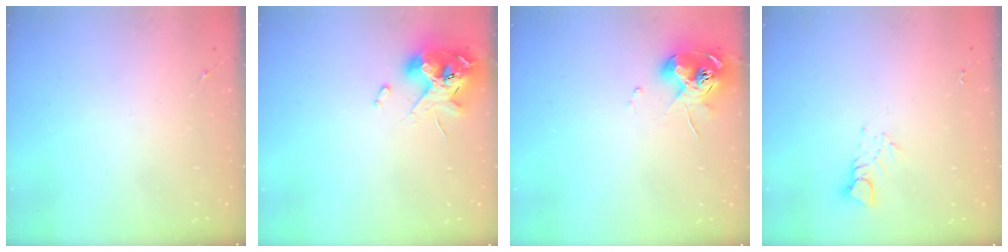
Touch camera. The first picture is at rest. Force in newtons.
{"total": 12.7, "press": 12.5, "slide": 2.0}
{"total": 10.4, "press": 10.3, "slide": 1.0}
{"total": 3.5, "press": 3.5, "slide": 0.3}